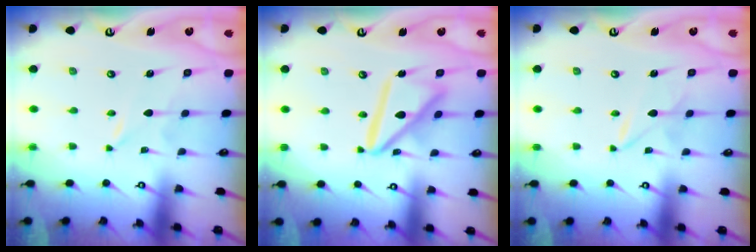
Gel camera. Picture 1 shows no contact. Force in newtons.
{"total": 14.5, "press": 14.5, "slide": 1.5}
{"total": 2.5, "press": 2.5, "slide": 0.4}